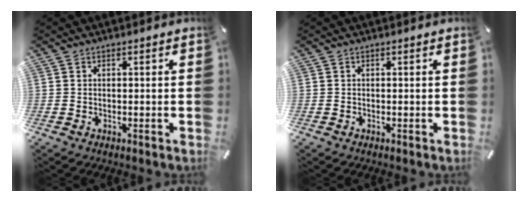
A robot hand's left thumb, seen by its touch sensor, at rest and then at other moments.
{"total": 0.0}